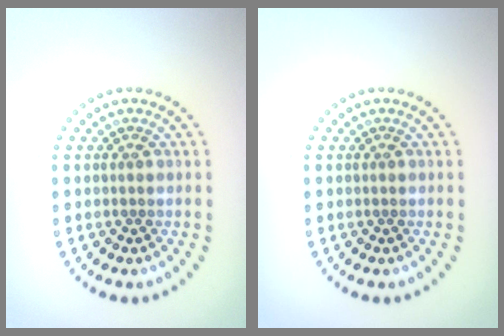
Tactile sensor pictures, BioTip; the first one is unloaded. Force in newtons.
{"total": 0.0}